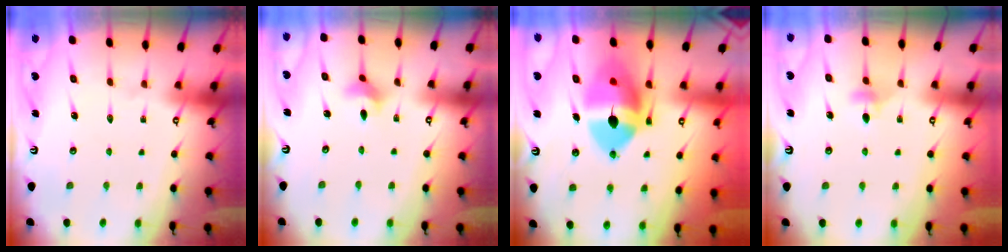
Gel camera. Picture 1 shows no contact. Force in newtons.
{"total": 4.0, "press": 4.0, "slide": 0.3}
{"total": 15.6, "press": 15.4, "slide": 2.1}
{"total": 4.0, "press": 3.9, "slide": 0.6}